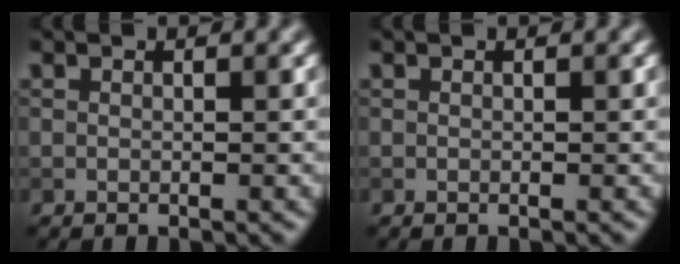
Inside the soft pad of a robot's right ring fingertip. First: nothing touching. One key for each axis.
{"total": 0.0}